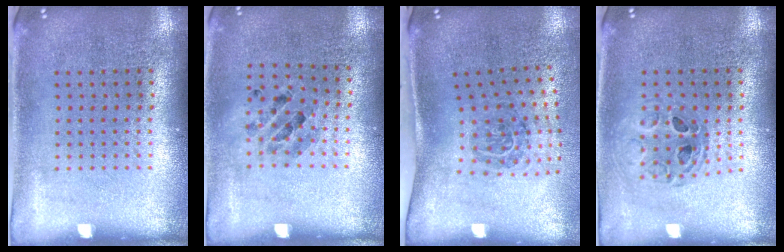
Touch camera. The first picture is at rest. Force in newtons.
{"total": 0.8, "press": 0.8, "slide": 0.1}
{"total": 2.0, "press": 1.2, "slide": 1.5}
{"total": 0.8, "press": 0.7, "slide": 0.2}